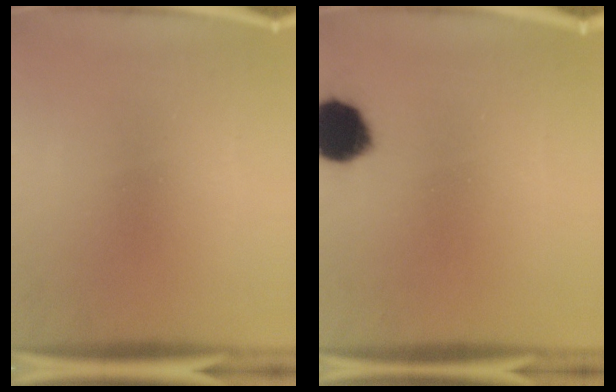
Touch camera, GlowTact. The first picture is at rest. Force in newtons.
{"total": 11.8}